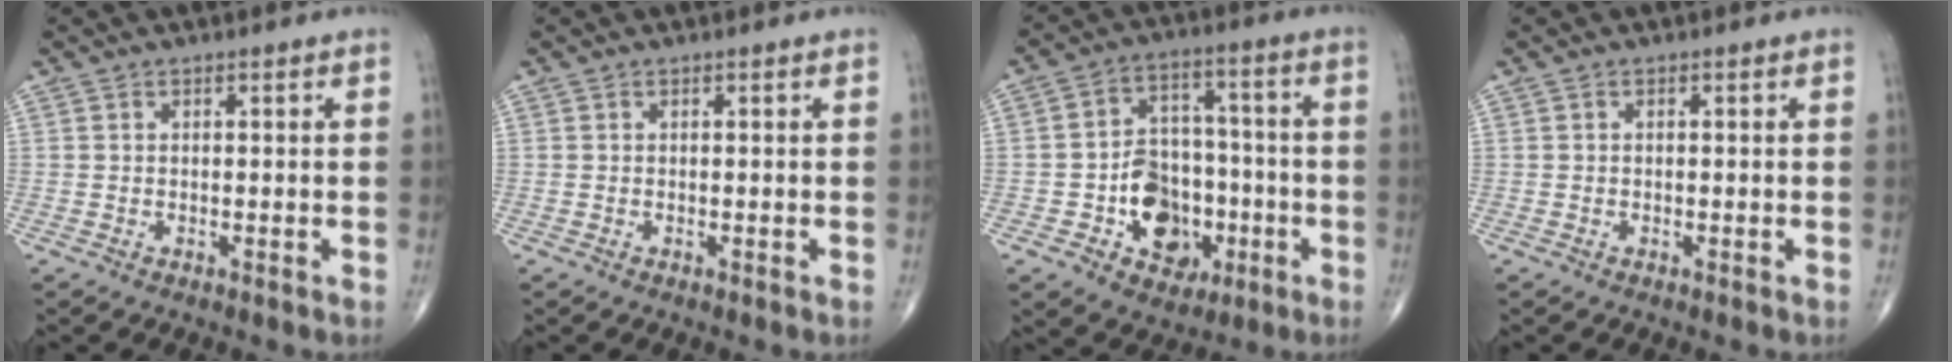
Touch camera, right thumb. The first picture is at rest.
{"total": 0.0}
{"total": 13.3, "force": [-4.3, 9.9, 7.8], "torque": [-0.068, 0.039, -0.063]}
{"total": 0.0}